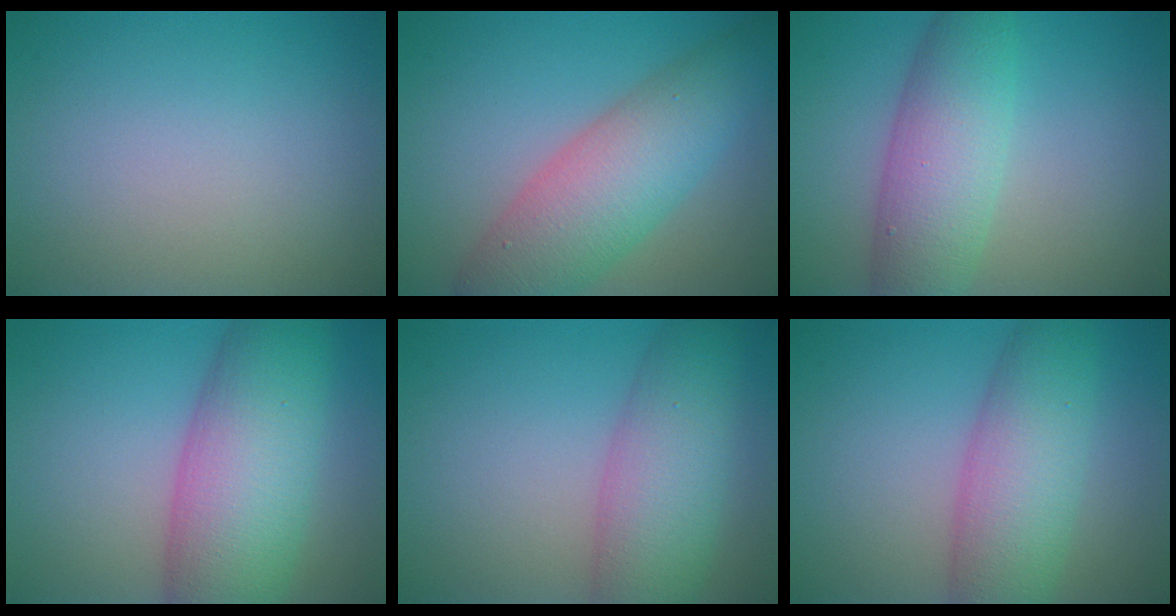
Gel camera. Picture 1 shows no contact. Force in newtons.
{"total": 8.0, "press": 8.0, "slide": 0.2}
{"total": 6.8, "press": 6.8, "slide": 0.2}
{"total": 10.9, "press": 10.9, "slide": 0.4}
{"total": 7.4, "press": 7.3, "slide": 0.3}
{"total": 7.1, "press": 7.1, "slide": 0.3}